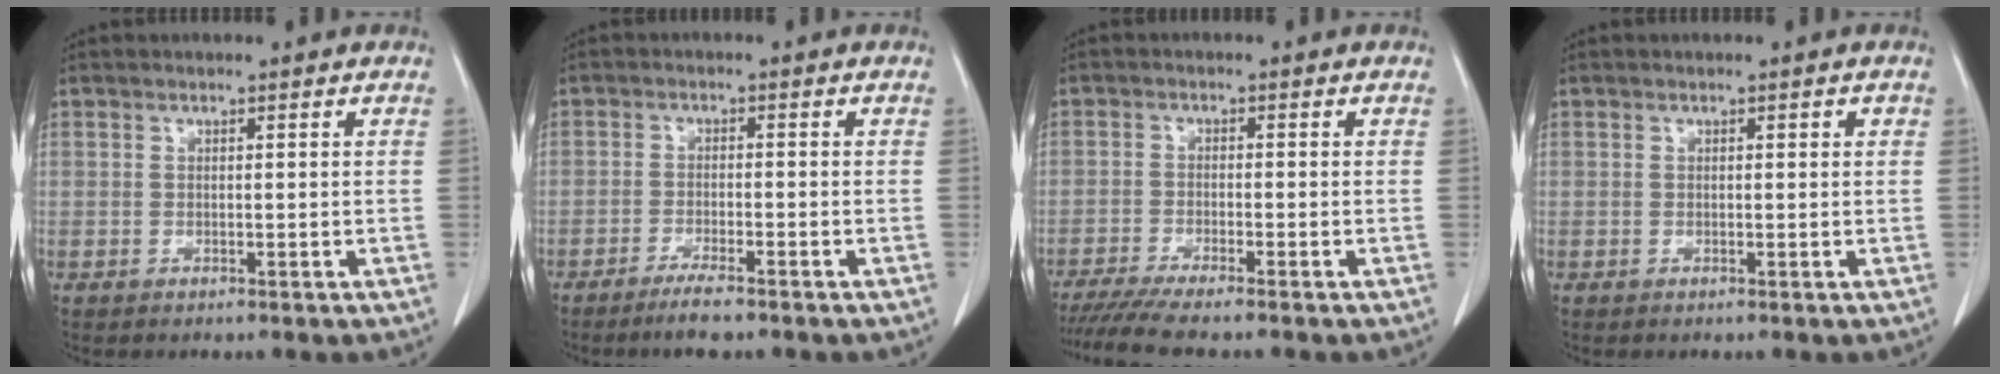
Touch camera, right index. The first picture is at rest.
{"total": 3.6, "force": [-2.8, 0.2, 2.3], "torque": [-0.047, -0.006, -0.051]}
{"total": 6.9, "force": [-5.8, -0.4, 3.7], "torque": [-0.053, -0.018, -0.098]}
{"total": 0.8, "force": [0.3, 0.3, 0.7], "torque": [-0.010, 0.003, 0.002]}